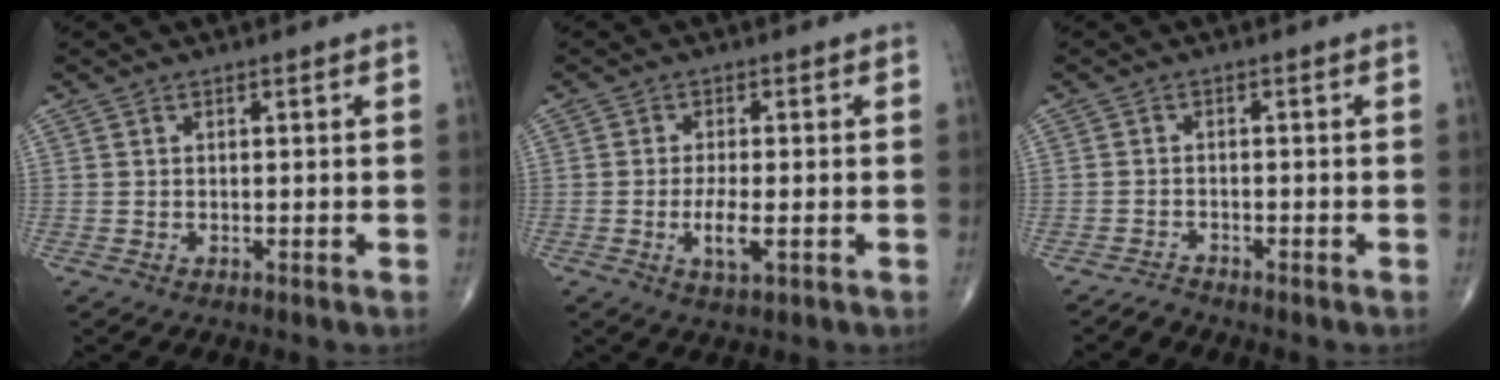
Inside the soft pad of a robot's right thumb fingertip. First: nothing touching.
{"total": 4.3, "force": [-1.1, 1.3, 3.9], "torque": [-0.078, -0.007, -0.019]}
{"total": 1.6, "force": [-1.6, 0.0, -0.5], "torque": [0.010, -0.004, -0.032]}